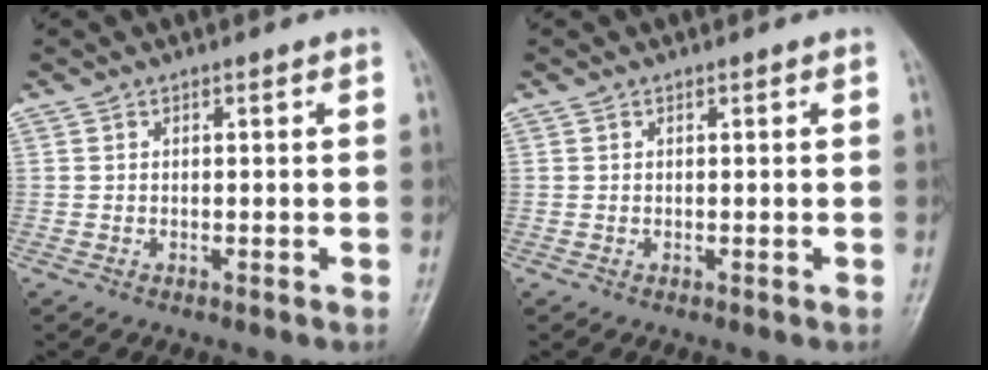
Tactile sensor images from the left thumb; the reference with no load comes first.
{"total": 0.0}